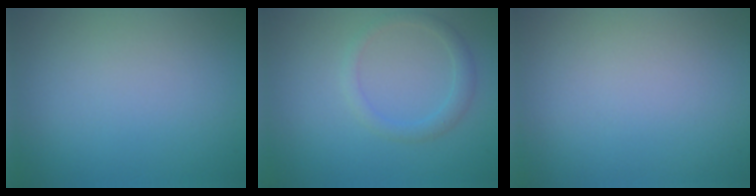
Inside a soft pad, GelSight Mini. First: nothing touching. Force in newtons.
{"total": 1.6, "press": 1.6, "slide": 0.1}
{"total": 0.0}